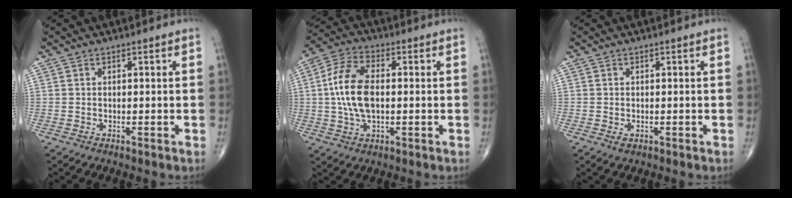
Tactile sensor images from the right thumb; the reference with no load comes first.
{"total": 11.6, "force": [0.3, 6.2, 9.8], "torque": [-0.198, 0.014, 0.002]}
{"total": 0.9, "force": [-0.2, 0.7, 0.6], "torque": [-0.010, -0.002, 0.001]}